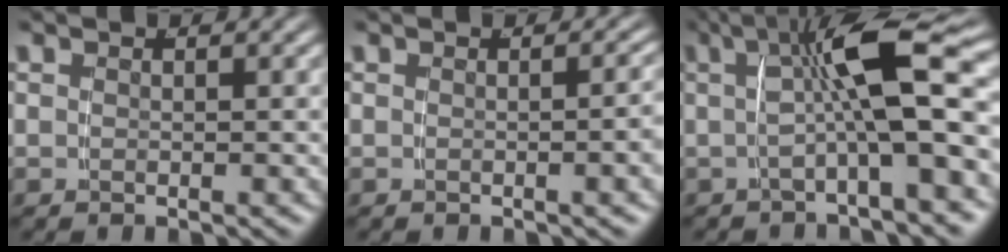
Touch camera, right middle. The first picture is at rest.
{"total": 1.6, "force": [-0.4, -0.1, 1.6], "torque": [-0.012, 0.013, -0.011]}
{"total": 7.9, "force": [0.7, 1.8, 7.7], "torque": [-0.109, 0.021, 0.009]}